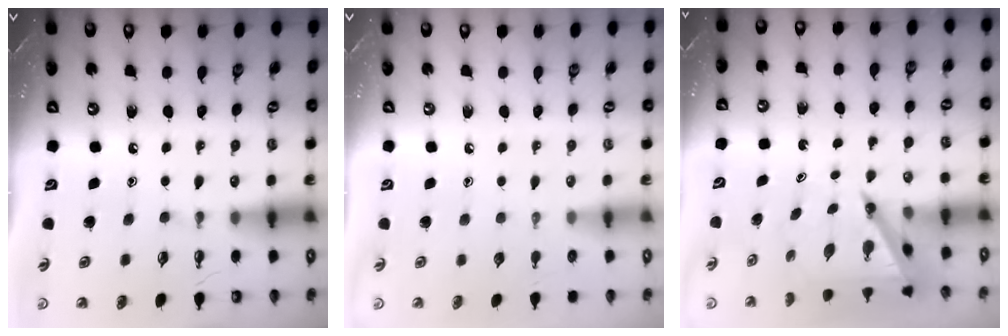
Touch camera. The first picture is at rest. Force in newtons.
{"total": 0.0}
{"total": 6.1, "press": 6.1, "slide": 0.5}